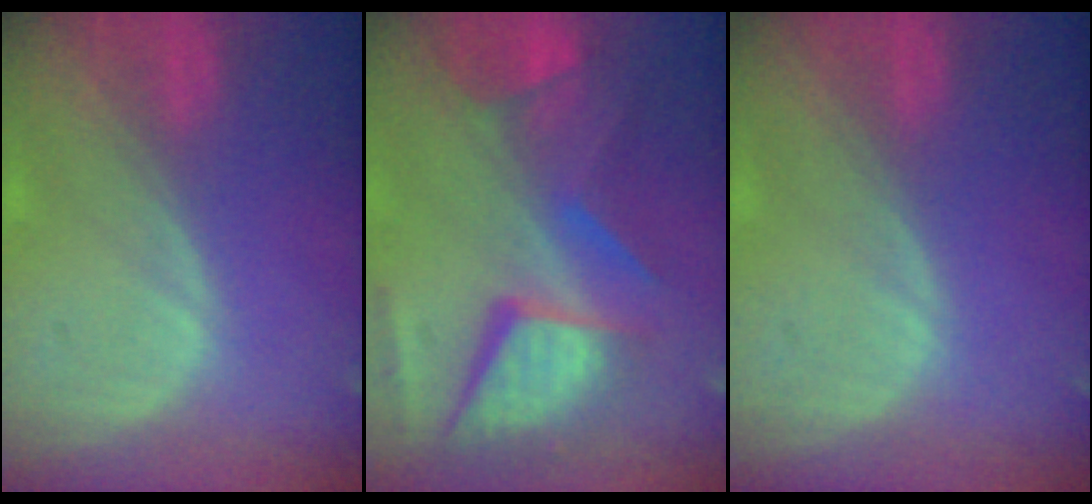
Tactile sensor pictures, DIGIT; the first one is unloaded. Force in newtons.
{"total": 12.1, "press": 9.9, "slide": 6.9}
{"total": 0.0}